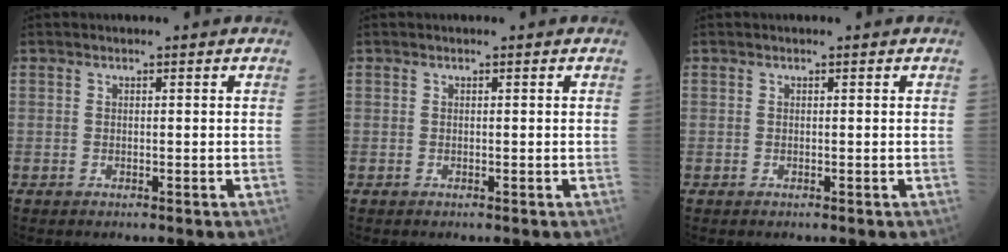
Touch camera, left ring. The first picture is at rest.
{"total": 0.0}
{"total": 0.0}